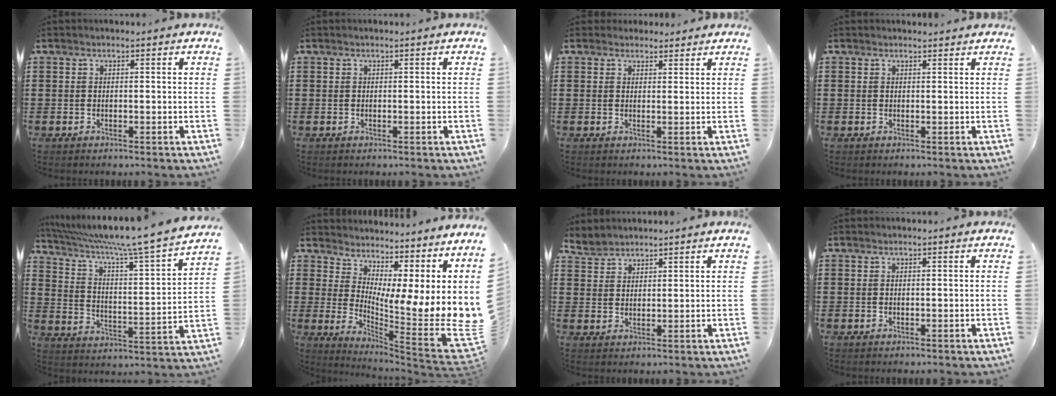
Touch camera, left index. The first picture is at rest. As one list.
[{"total": 0.0}, {"total": 2.1, "force": [1.9, 0.8, -0.1], "torque": [-0.003, 0.004, 0.037]}, {"total": 1.1, "force": [0.9, 0.6, -0.3], "torque": [0.002, 0.003, 0.018]}, {"total": 7.4, "force": [6.3, -0.5, 3.9], "torque": [-0.102, -0.052, 0.097]}, {"total": 4.9, "force": [1.0, 2.7, 3.9], "torque": [-0.051, -0.076, 0.006]}, {"total": 2.8, "force": [2.7, 0.7, -0.3], "torque": [-0.004, -0.002, 0.053]}, {"total": 0.0}]